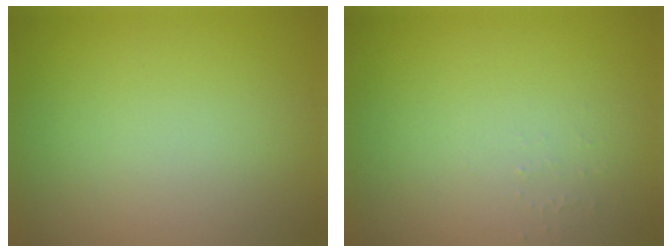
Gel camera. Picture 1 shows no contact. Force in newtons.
{"total": 0.5, "press": 0.5, "slide": 0.1}